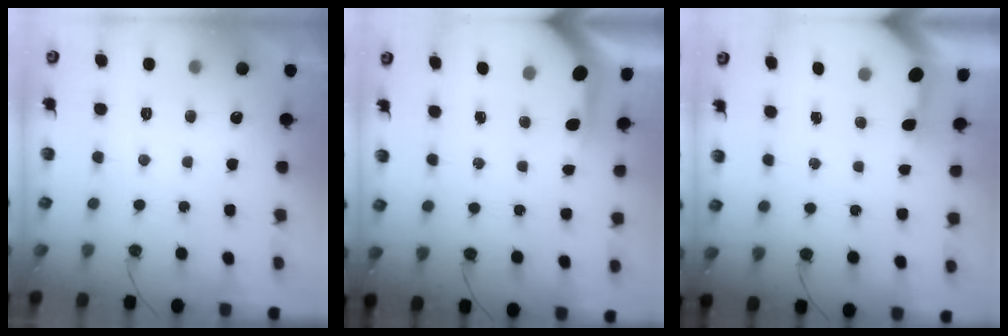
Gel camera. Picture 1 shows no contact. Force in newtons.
{"total": 4.4, "press": 4.3, "slide": 0.4}
{"total": 3.4, "press": 3.4, "slide": 0.4}